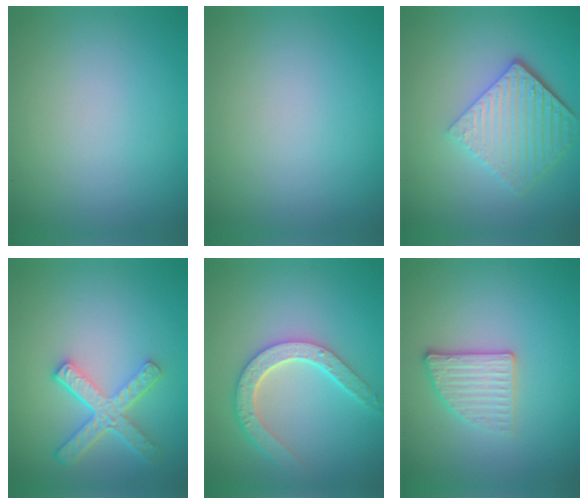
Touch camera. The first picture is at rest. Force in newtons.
{"total": 0.0}
{"total": 5.8, "press": 4.3, "slide": 3.9}
{"total": 4.7, "press": 3.5, "slide": 3.1}
{"total": 5.0, "press": 4.1, "slide": 3.0}
{"total": 2.7, "press": 2.6, "slide": 0.8}